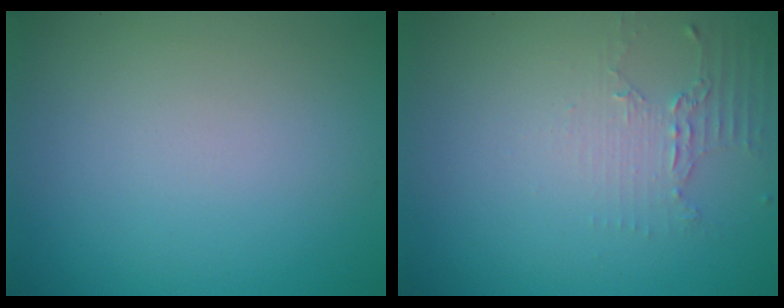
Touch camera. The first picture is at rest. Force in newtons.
{"total": 2.2, "press": 1.6, "slide": 1.5}